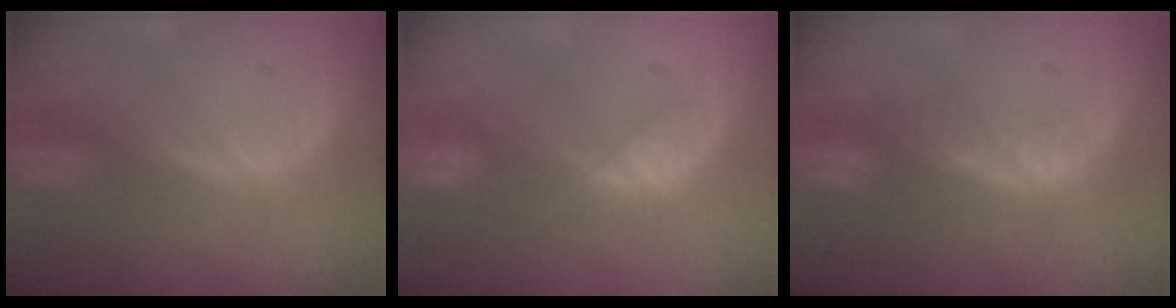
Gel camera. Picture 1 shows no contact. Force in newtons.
{"total": 4.6, "press": 4.6, "slide": 0.5}
{"total": 4.9, "press": 4.3, "slide": 2.2}